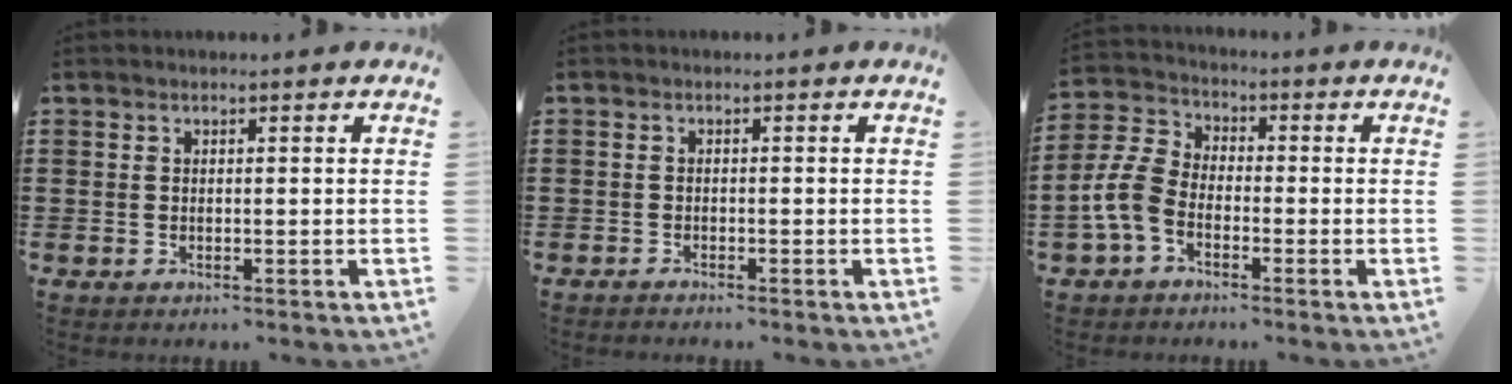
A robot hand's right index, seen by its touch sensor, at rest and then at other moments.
{"total": 0.8, "force": [-0.8, 0.0, -0.1], "torque": [-0.001, 0.001, -0.017]}
{"total": 6.3, "force": [-2.8, 3.9, 4.1], "torque": [-0.125, -0.003, -0.066]}